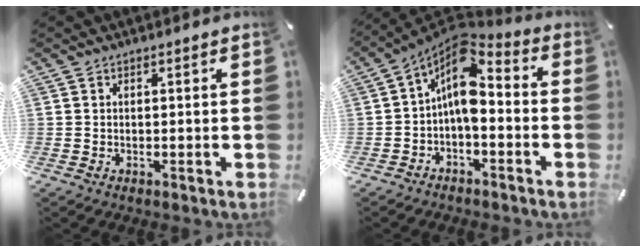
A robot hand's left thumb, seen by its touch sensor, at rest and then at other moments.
{"total": 10.7, "force": [0.7, 5.9, 8.9], "torque": [-0.171, -0.023, 0.006]}